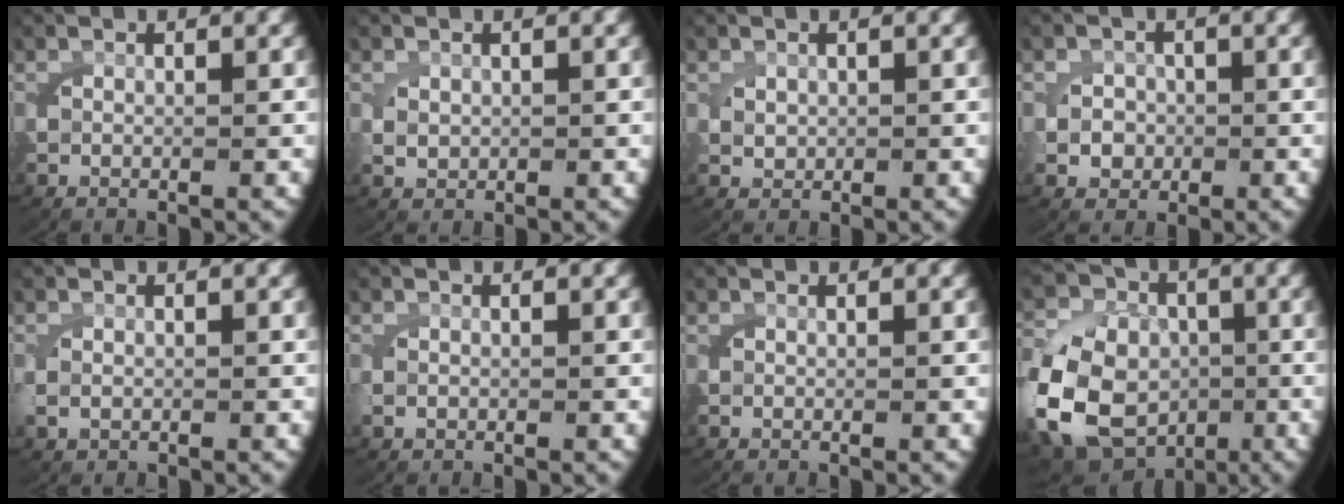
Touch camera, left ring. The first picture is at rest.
{"total": 0.9, "force": [0.4, 0.6, 0.6], "torque": [-0.019, -0.006, 0.017]}
{"total": 0.8, "force": [0.4, 0.4, 0.5], "torque": [-0.015, -0.005, 0.017]}
{"total": 2.3, "force": [-0.3, 2.2, 0.8], "torque": [-0.018, -0.004, -0.004]}
{"total": 0.9, "force": [-0.1, 0.7, 0.6], "torque": [-0.026, -0.006, 0.007]}
{"total": 0.6, "force": [-0.1, 0.4, 0.4], "torque": [-0.019, -0.005, 0.006]}
{"total": 0.0}
{"total": 15.1, "force": [-4.8, 13.1, 5.8], "torque": [-0.149, -0.059, -0.073]}